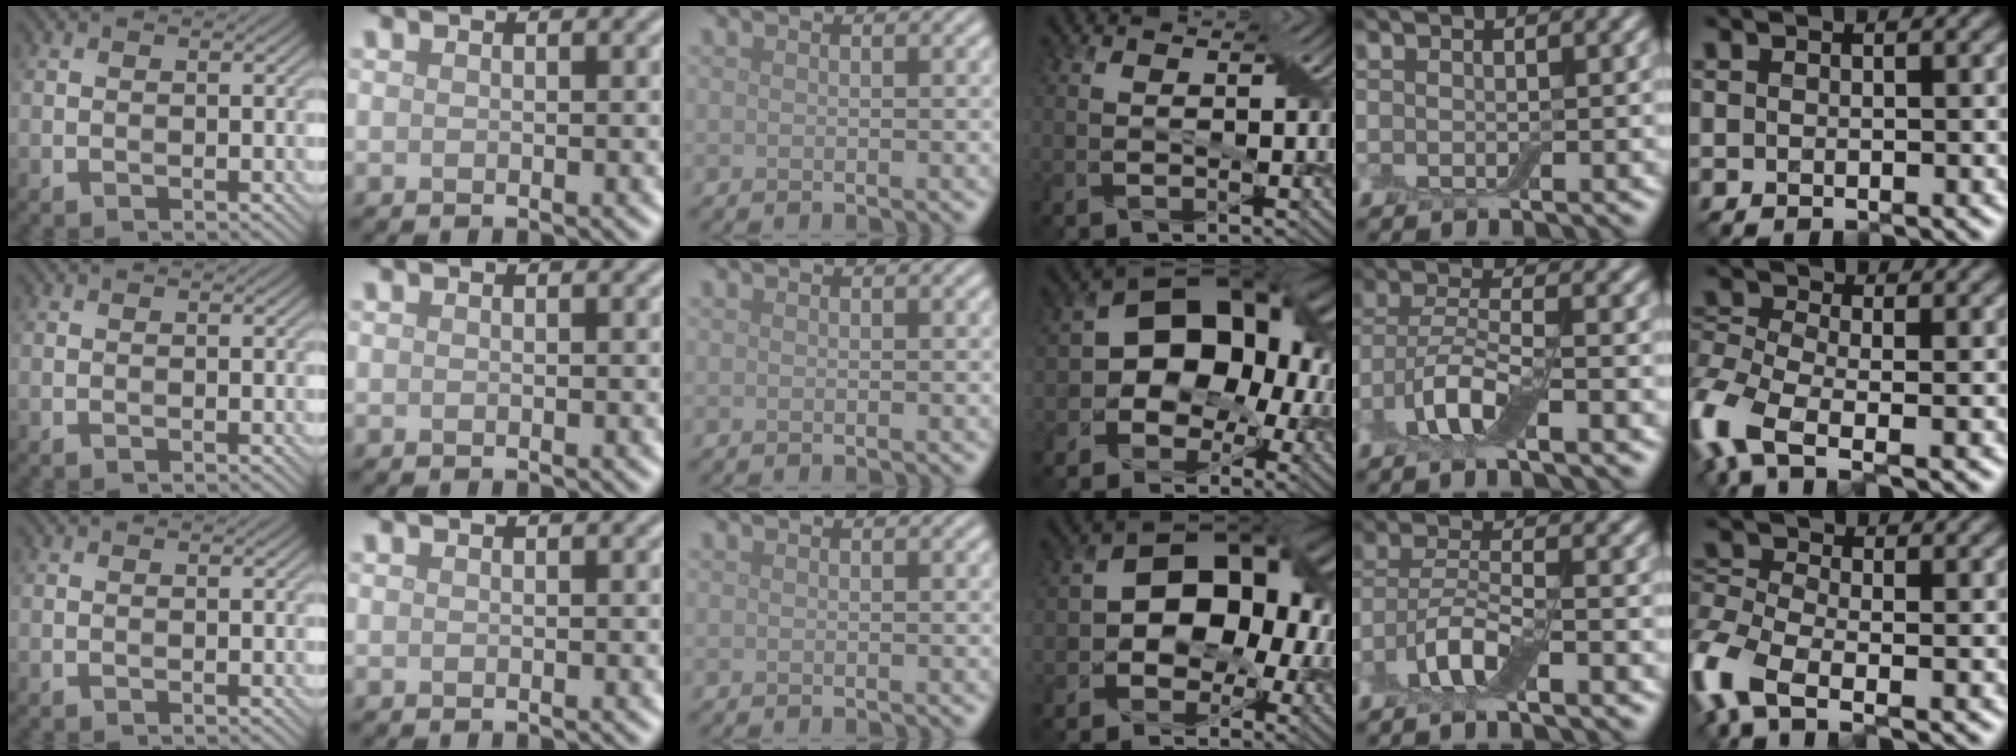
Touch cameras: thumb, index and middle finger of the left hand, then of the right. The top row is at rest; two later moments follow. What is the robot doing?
{"motion": "pour", "object": "bowl"}